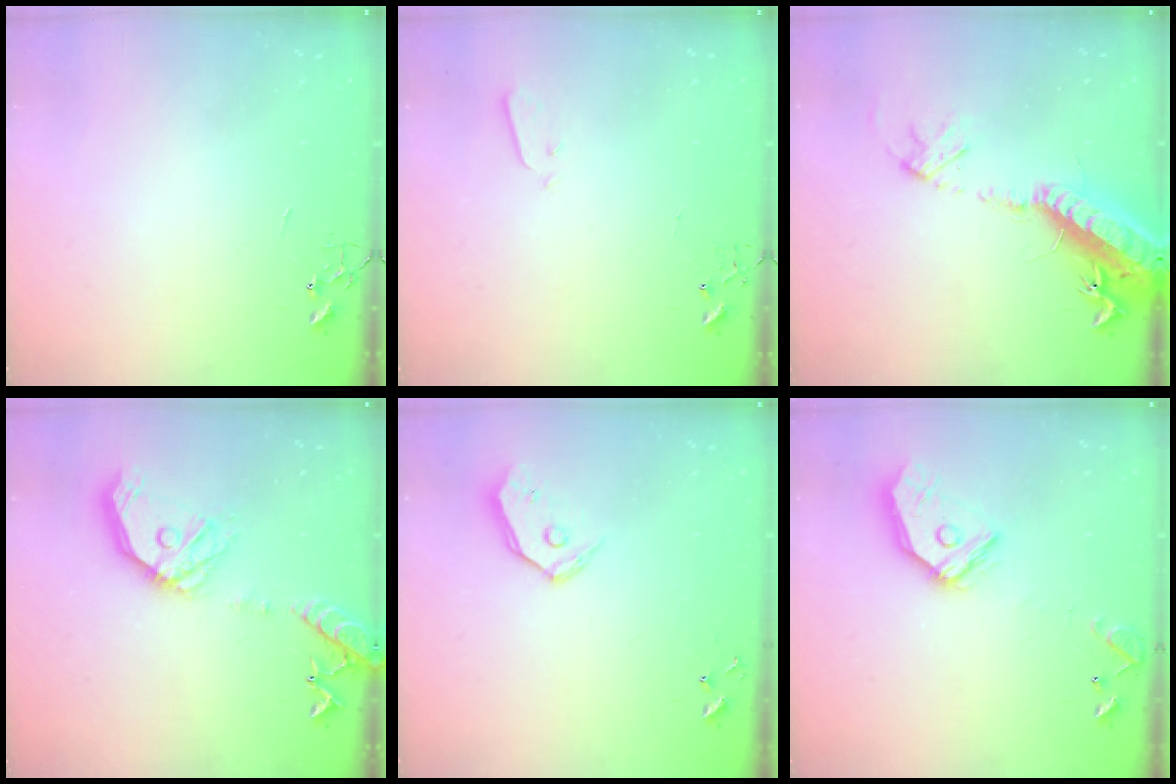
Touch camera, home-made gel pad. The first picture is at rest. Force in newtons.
{"total": 2.1, "press": 2.0, "slide": 0.4}
{"total": 20.9, "press": 20.3, "slide": 4.9}
{"total": 17.9, "press": 17.7, "slide": 2.6}
{"total": 8.7, "press": 8.6, "slide": 1.3}
{"total": 14.6, "press": 14.4, "slide": 1.8}